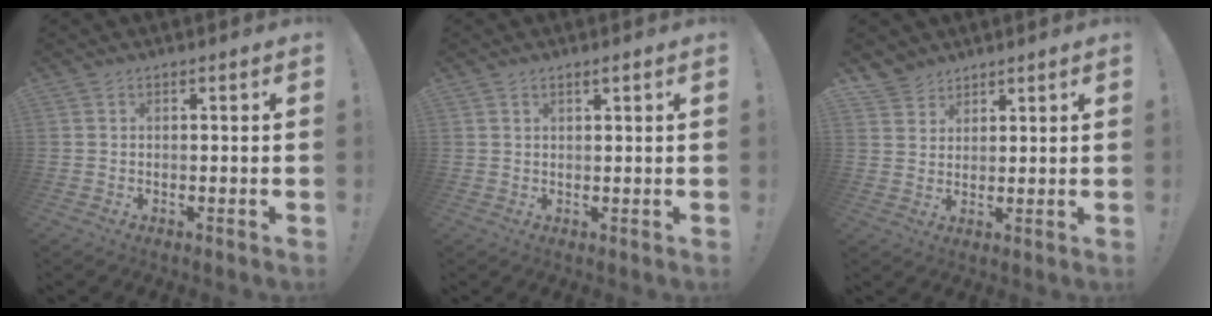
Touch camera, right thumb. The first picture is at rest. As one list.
[{"total": 1.3, "force": [0.8, 0.3, 1.0], "torque": [-0.027, 0.004, 0.015]}, {"total": 4.7, "force": [3.8, 2.7, 0.1], "torque": [-0.007, -0.026, 0.075]}]